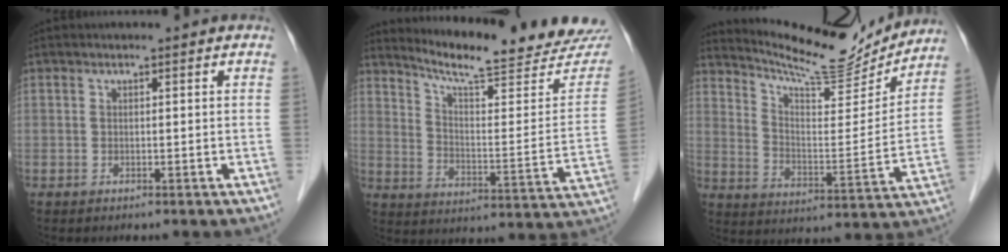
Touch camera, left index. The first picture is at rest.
{"total": 22.4, "force": [21.0, 1.4, 7.6], "torque": [-0.113, -0.086, 0.275]}
{"total": 16.3, "force": [15.7, 1.7, 3.9], "torque": [-0.073, -0.034, 0.234]}